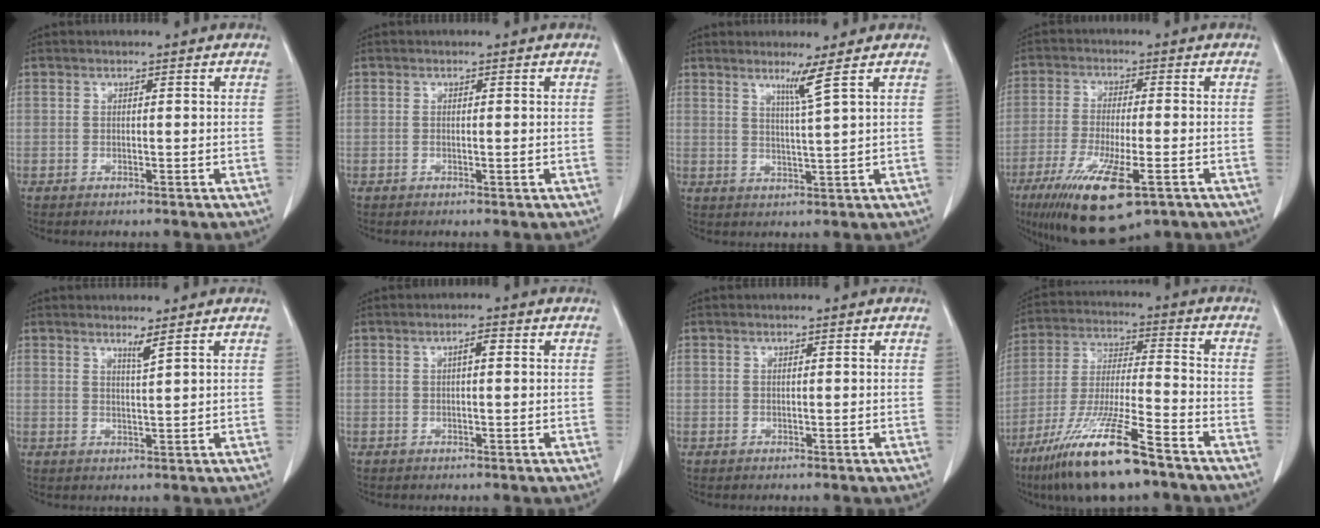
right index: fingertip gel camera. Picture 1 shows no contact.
{"total": 0.8, "force": [-0.2, 0.2, 0.7], "torque": [-0.013, -0.002, -0.001]}
{"total": 3.2, "force": [1.9, -1.5, 2.1], "torque": [-0.041, -0.018, 0.040]}
{"total": 14.1, "force": [-7.6, 3.0, 11.5], "torque": [-0.214, -0.039, -0.124]}
{"total": 1.6, "force": [1.2, -0.5, 0.9], "torque": [-0.020, -0.013, 0.024]}
{"total": 1.3, "force": [0.2, 0.2, 1.2], "torque": [-0.020, 0.004, 0.003]}
{"total": 0.0}
{"total": 16.2, "force": [-10.7, 1.5, 12.1], "torque": [-0.255, -0.044, -0.201]}